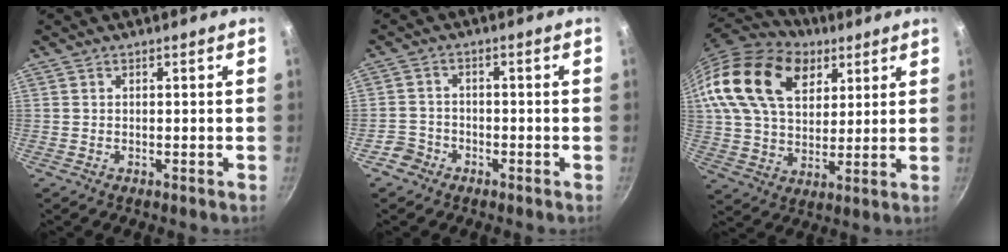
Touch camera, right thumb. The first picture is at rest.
{"total": 3.6, "force": [-2.4, 2.6, 0.4], "torque": [0.004, 0.032, -0.044]}
{"total": 23.0, "force": [10.9, 14.6, 14.1], "torque": [-0.239, -0.010, 0.194]}